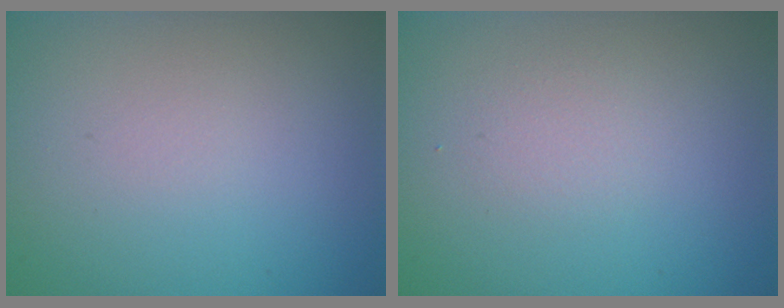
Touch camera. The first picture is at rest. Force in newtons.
{"total": 1.2, "press": 1.2, "slide": 0.1}